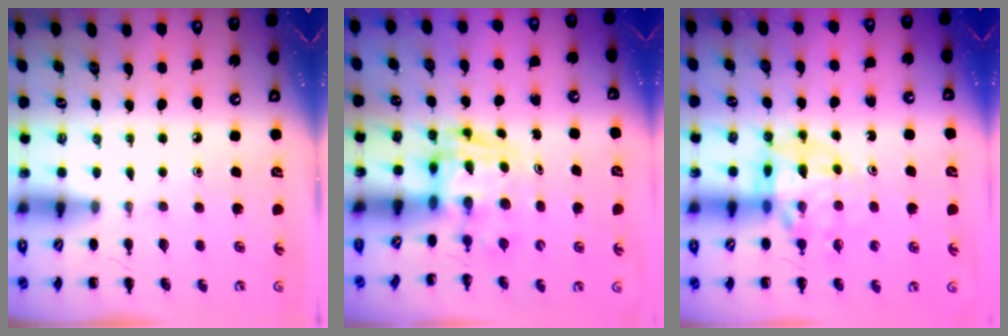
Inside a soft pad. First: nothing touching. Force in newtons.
{"total": 2.7, "press": 2.6, "slide": 0.5}
{"total": 11.6, "press": 11.1, "slide": 3.5}